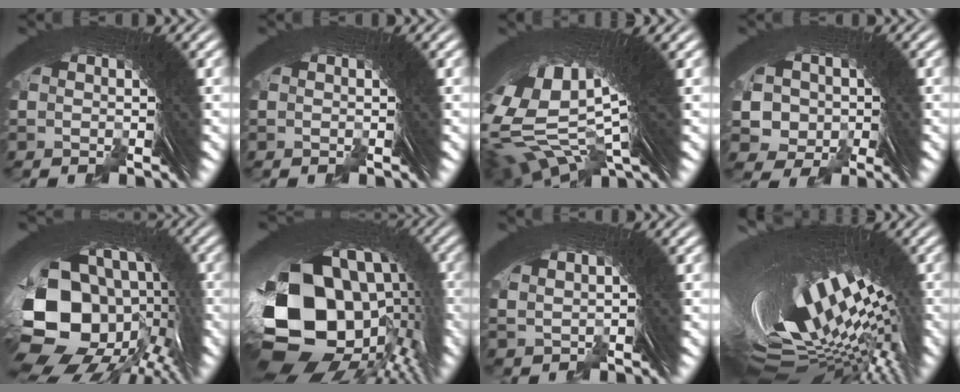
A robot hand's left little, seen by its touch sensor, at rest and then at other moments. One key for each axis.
{"total": 0.0}
{"total": 18.1, "fx": 4.2, "fy": 11.2, "fz": 13.5, "tx": -0.285, "ty": -0.034, "tz": 0.080}
{"total": 9.6, "fx": -2.3, "fy": 8.8, "fz": 3.0, "tx": -0.111, "ty": -0.060, "tz": -0.030}
{"total": 19.7, "fx": -3.4, "fy": 14.0, "fz": 13.4, "tx": -0.259, "ty": -0.067, "tz": -0.039}
{"total": 24.2, "fx": -3.7, "fy": 15.9, "fz": 17.8, "tx": -0.316, "ty": -0.066, "tz": -0.034}
{"total": 0.8, "fx": 0.4, "fy": 0.7, "fz": -0.3, "tx": -0.004, "ty": -0.008, "tz": 0.022}
{"total": 23.5, "fx": -0.8, "fy": 11.8, "fz": 20.3, "tx": -0.337, "ty": -0.027, "tz": 0.007}